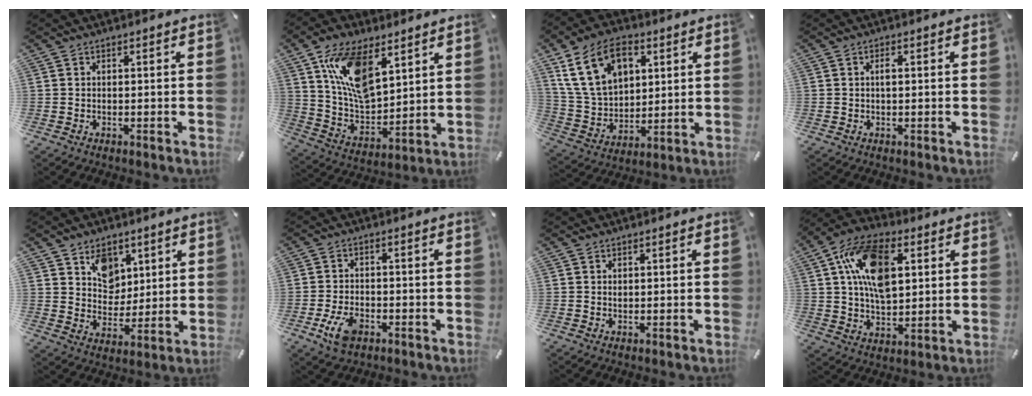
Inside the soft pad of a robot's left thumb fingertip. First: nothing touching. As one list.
[{"total": 15.8, "force": [8.4, 8.6, 10.2], "torque": [-0.217, -0.028, 0.155]}, {"total": 15.8, "force": [7.0, 10.9, 8.9], "torque": [-0.193, -0.010, 0.133]}, {"total": 1.5, "force": [0.2, 0.5, 1.4], "torque": [-0.028, 0.003, 0.002]}, {"total": 9.1, "force": [4.8, 7.3, 2.5], "torque": [-0.040, -0.020, 0.090]}, {"total": 6.4, "force": [-3.0, 3.8, 4.2], "torque": [-0.097, 0.008, -0.058]}, {"total": 0.7, "force": [0.2, 0.5, 0.3], "torque": [-0.008, 0.000, 0.005]}, {"total": 16.6, "force": [5.1, 10.2, 12.1], "torque": [-0.230, 0.006, 0.088]}]